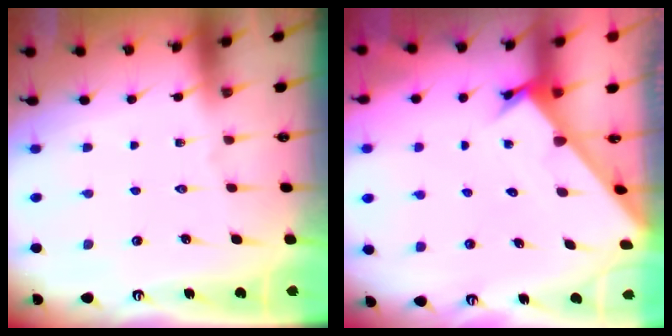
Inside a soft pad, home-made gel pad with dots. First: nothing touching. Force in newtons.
{"total": 2.2, "press": 2.2, "slide": 0.1}